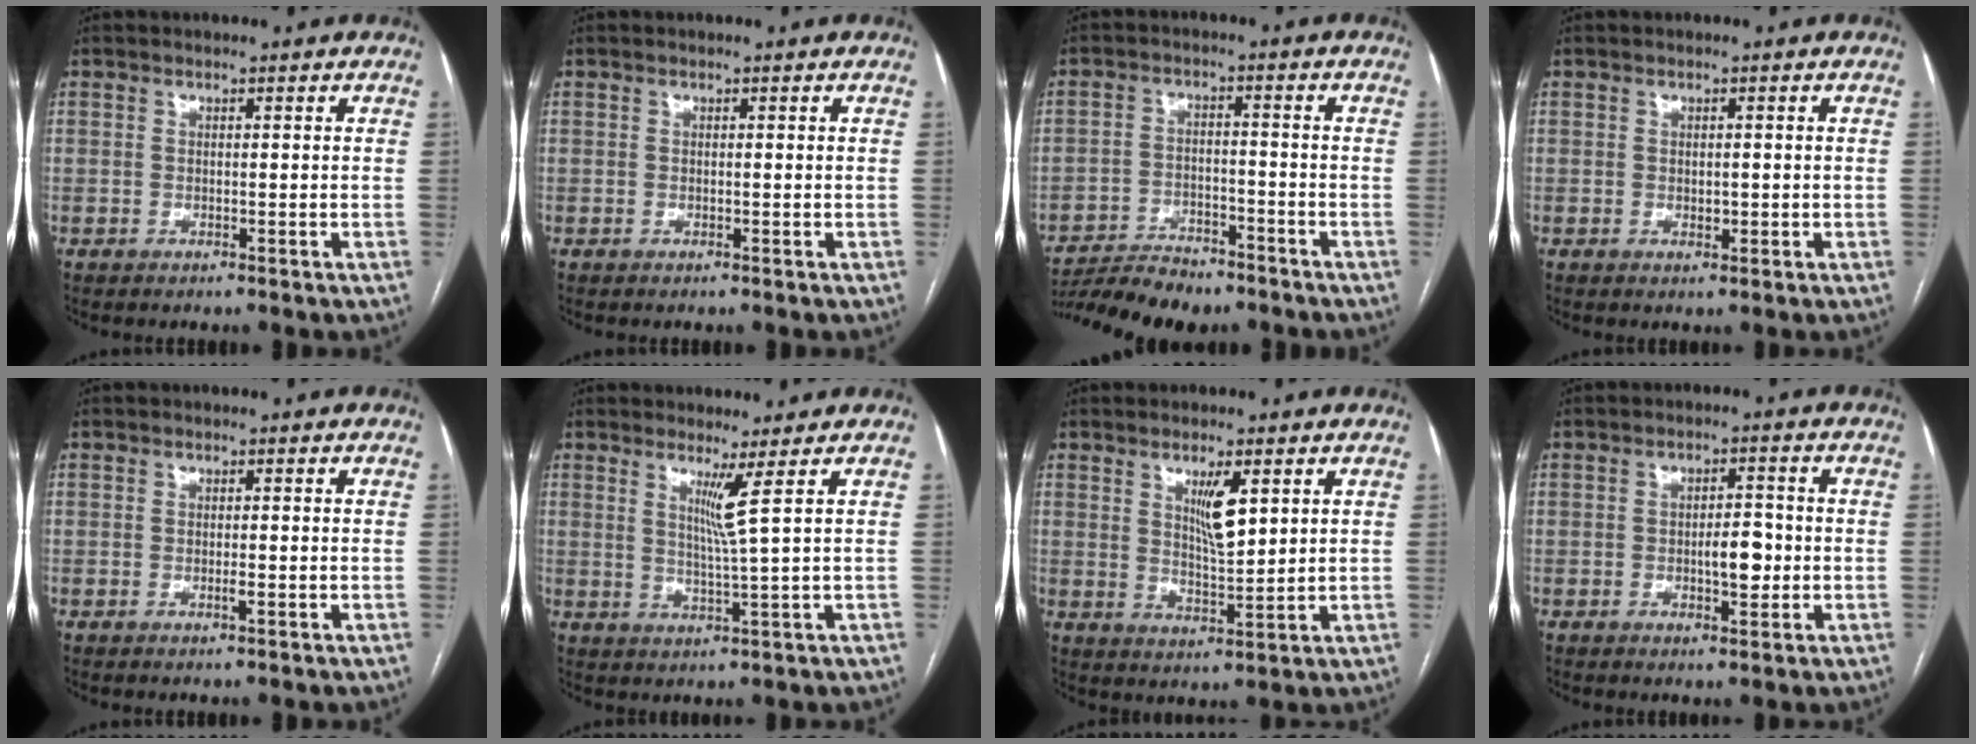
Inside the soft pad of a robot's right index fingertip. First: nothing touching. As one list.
[{"total": 0.0}, {"total": 10.9, "force": [-9.8, 2.5, 4.1], "torque": [-0.064, -0.007, -0.155]}, {"total": 1.4, "force": [-0.1, 0.8, 1.1], "torque": [-0.016, -0.001, 0.002]}, {"total": 1.1, "force": [-0.3, 0.1, 1.1], "torque": [-0.019, -0.001, -0.004]}, {"total": 3.6, "force": [1.7, -1.7, 2.7], "torque": [-0.054, -0.018, 0.038]}, {"total": 5.7, "force": [2.4, 1.2, 5.0], "torque": [-0.090, -0.009, 0.046]}, {"total": 4.5, "force": [-0.8, 1.7, 4.1], "torque": [-0.061, 0.003, -0.008]}]